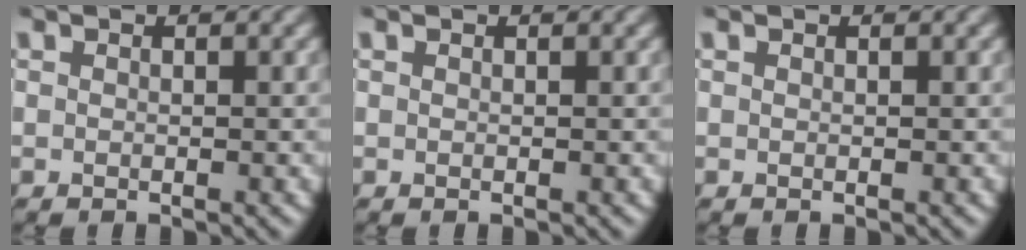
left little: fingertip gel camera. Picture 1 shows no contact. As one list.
[{"total": 0.0}, {"total": 0.0}]